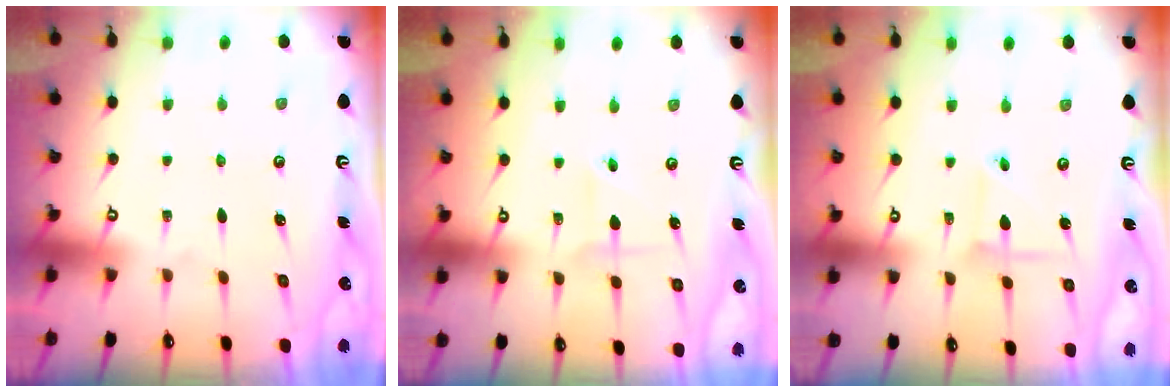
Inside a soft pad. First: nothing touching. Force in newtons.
{"total": 2.5, "press": 2.4, "slide": 0.6}
{"total": 2.8, "press": 2.8, "slide": 0.3}